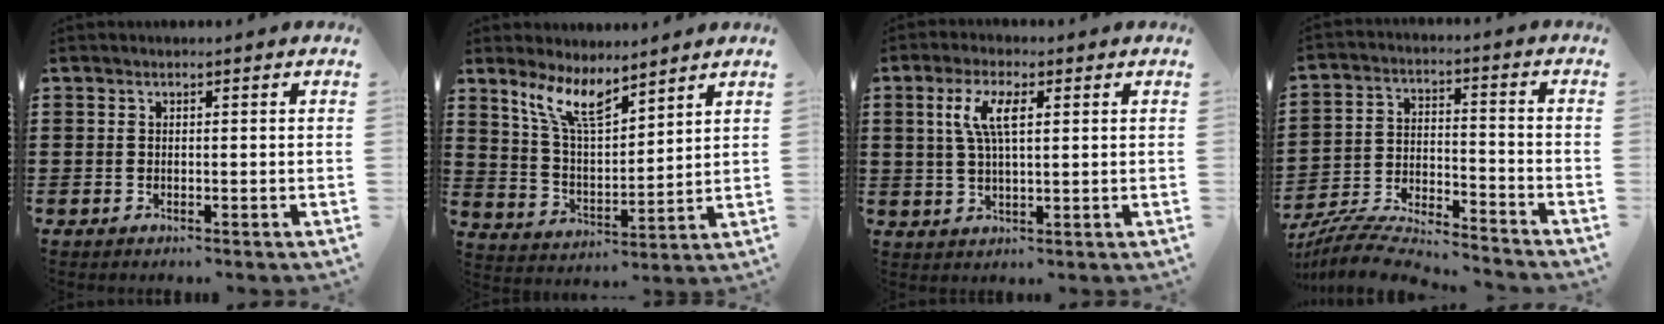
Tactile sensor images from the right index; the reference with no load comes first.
{"total": 8.6, "force": [6.5, 2.3, 5.1], "torque": [-0.119, -0.019, 0.119]}
{"total": 5.7, "force": [1.6, 1.9, 5.1], "torque": [-0.106, 0.008, 0.026]}
{"total": 6.9, "force": [-6.6, 0.6, 1.7], "torque": [-0.048, -0.006, -0.135]}